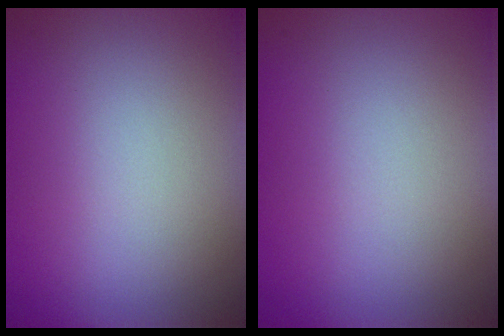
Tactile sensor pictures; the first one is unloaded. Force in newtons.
{"total": 0.0}